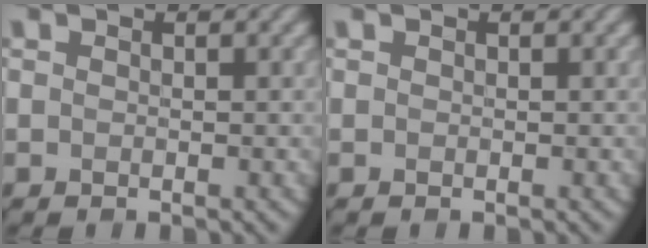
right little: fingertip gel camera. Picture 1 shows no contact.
{"total": 0.0}